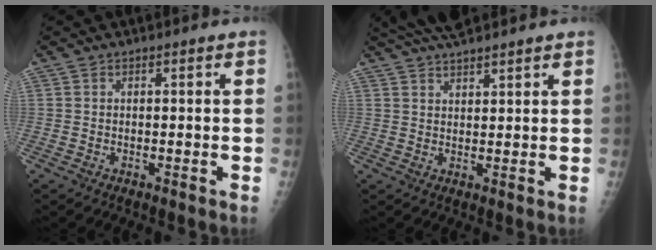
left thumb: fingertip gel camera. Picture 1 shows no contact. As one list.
[{"total": 7.4, "force": [6.4, 1.4, 3.5], "torque": [-0.049, 0.003, 0.116]}]